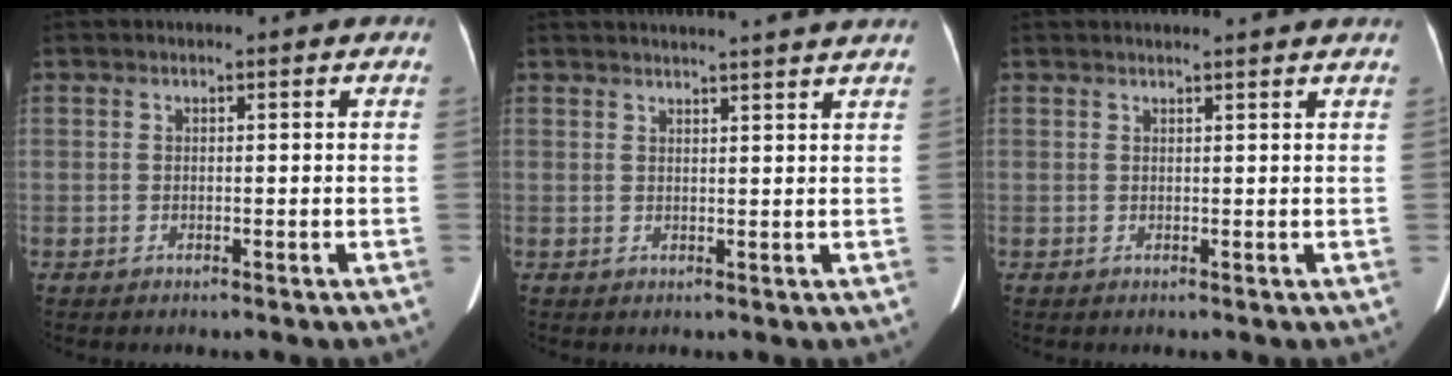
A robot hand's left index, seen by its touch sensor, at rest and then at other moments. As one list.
[{"total": 11.2, "force": [10.4, -1.1, 3.9], "torque": [-0.056, -0.004, 0.115]}, {"total": 5.1, "force": [4.7, -0.7, 1.8], "torque": [-0.023, 0.016, 0.047]}]